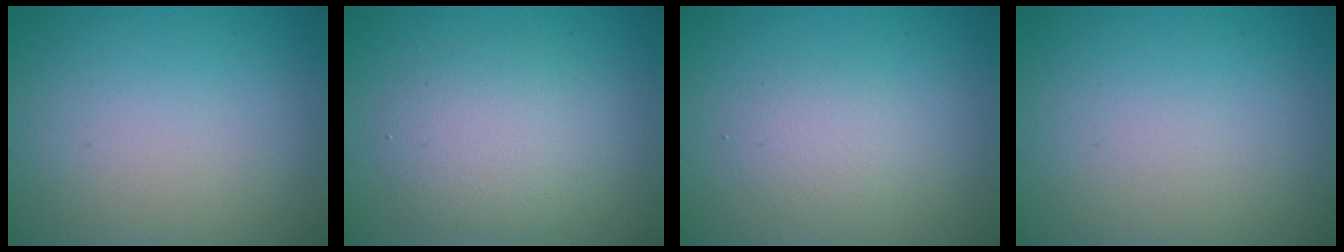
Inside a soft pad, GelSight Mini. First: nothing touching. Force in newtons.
{"total": 3.7, "press": 3.7, "slide": 0.2}
{"total": 1.7, "press": 1.7, "slide": 0.2}
{"total": 0.0}